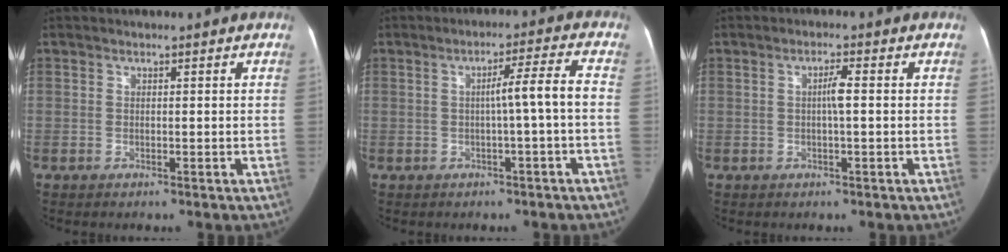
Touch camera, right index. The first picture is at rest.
{"total": 5.2, "force": [-0.7, -0.6, 5.1], "torque": [-0.077, 0.015, -0.010]}
{"total": 2.4, "force": [0.0, 0.2, 2.4], "torque": [-0.044, 0.006, 0.001]}